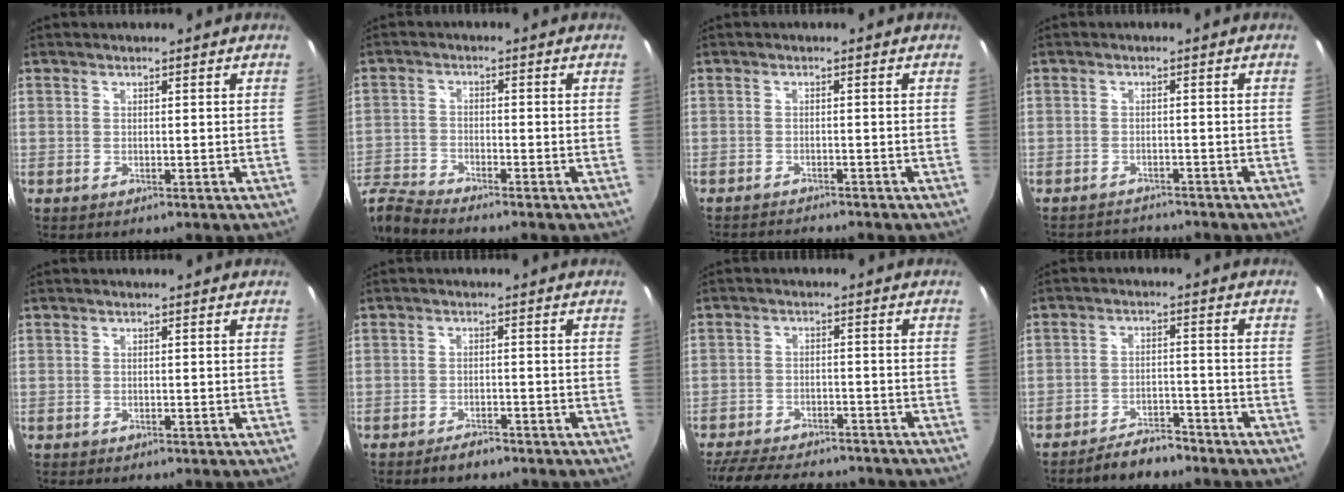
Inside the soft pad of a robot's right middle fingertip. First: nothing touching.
{"total": 7.5, "force": [-7.2, 0.6, 2.1], "torque": [-0.066, -0.015, -0.151]}
{"total": 5.7, "force": [-5.4, 0.2, 1.7], "torque": [-0.042, -0.018, -0.088]}
{"total": 4.5, "force": [-4.4, 1.2, 0.2], "torque": [-0.015, 0.013, -0.067]}
{"total": 0.0}
{"total": 3.0, "force": [-2.6, 1.0, 1.2], "torque": [-0.031, 0.000, -0.042]}
{"total": 15.2, "force": [-13.0, 4.9, 6.2], "torque": [-0.144, -0.002, -0.192]}
{"total": 6.0, "force": [-5.4, 1.8, 2.0], "torque": [-0.057, 0.008, -0.081]}